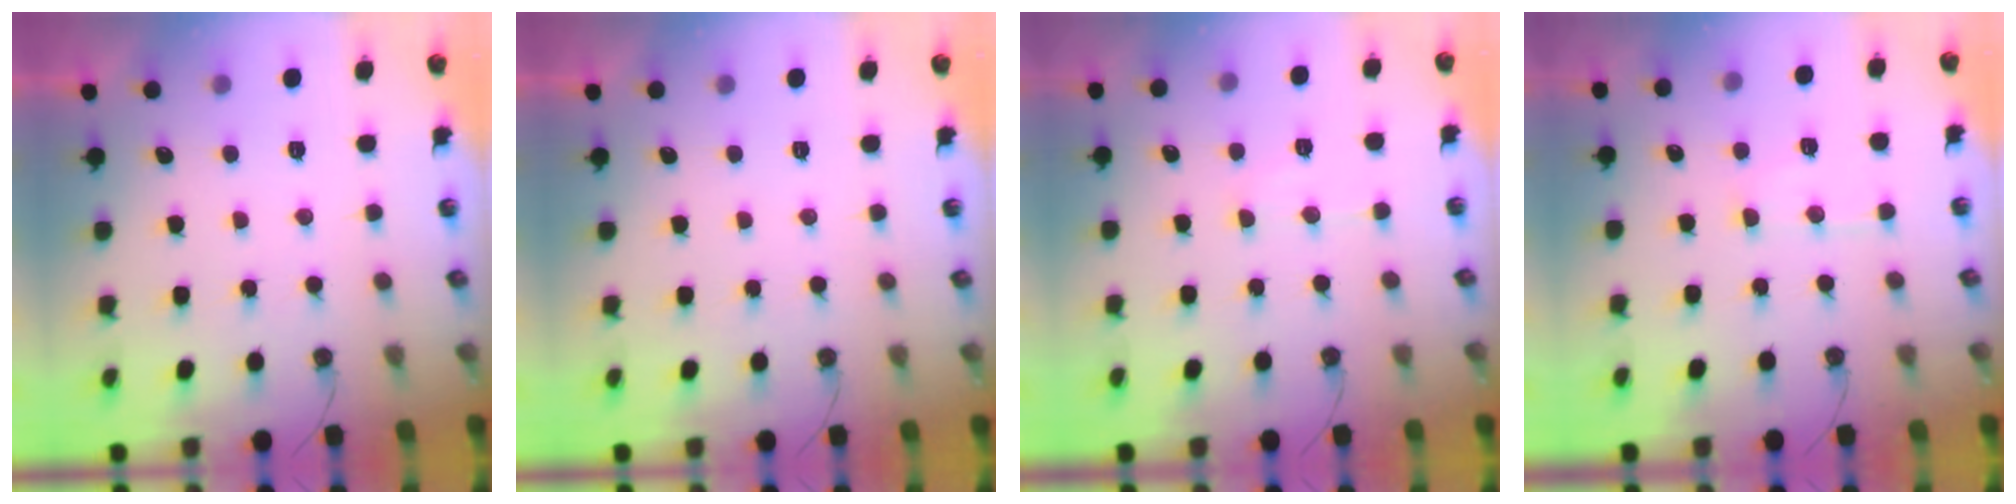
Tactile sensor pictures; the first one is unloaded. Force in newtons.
{"total": 0.0}
{"total": 7.7, "press": 7.6, "slide": 0.4}
{"total": 6.9, "press": 6.9, "slide": 0.5}